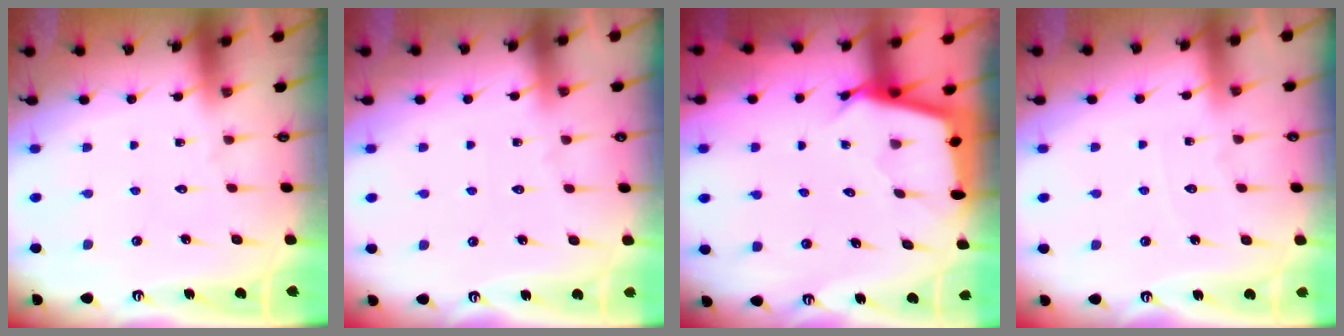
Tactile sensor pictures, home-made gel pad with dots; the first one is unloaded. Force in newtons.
{"total": 2.4, "press": 2.4, "slide": 0.4}
{"total": 2.8, "press": 2.8, "slide": 0.3}
{"total": 4.0, "press": 3.9, "slide": 0.6}